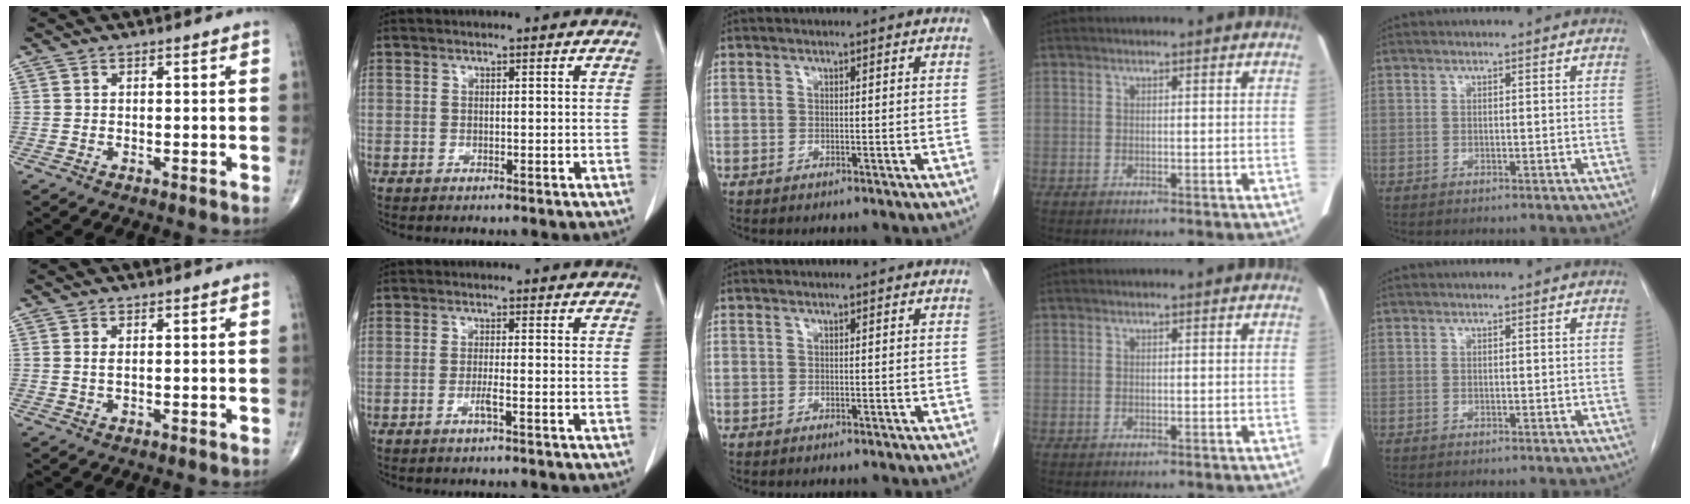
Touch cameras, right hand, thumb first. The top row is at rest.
{"thumb": {"total": 1.0, "force": [0.2, 0.4, 0.9], "torque": [-0.022, -0.001, 0.006]}, "index": {"total": 1.7, "force": [-0.8, -0.3, 1.4], "torque": [-0.029, -0.001, -0.016]}}